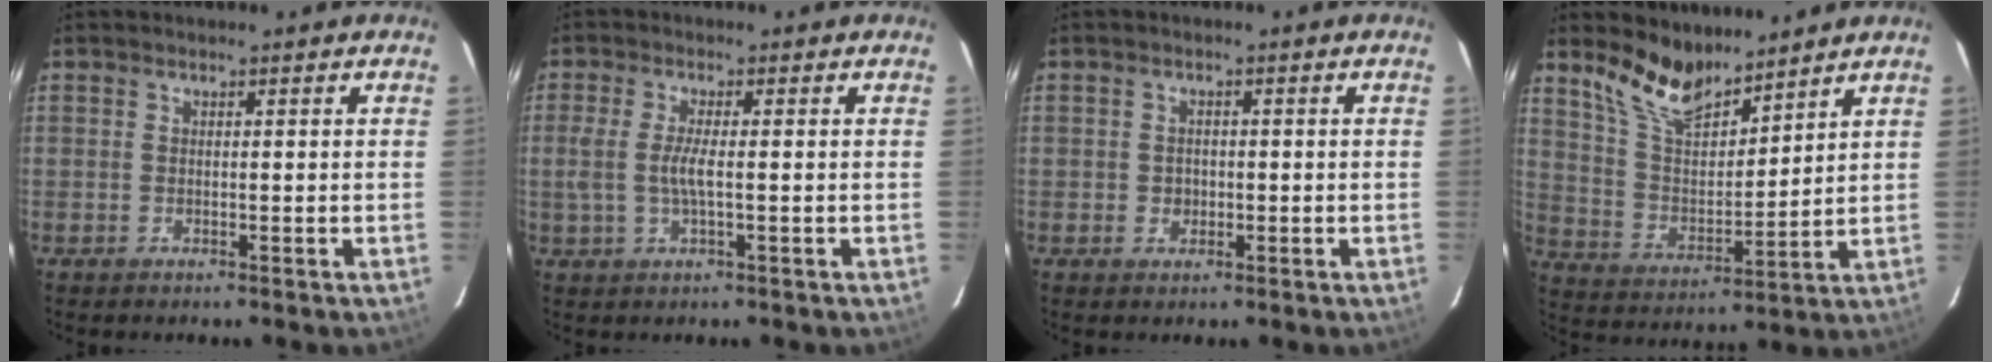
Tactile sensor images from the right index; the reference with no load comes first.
{"total": 4.4, "force": [-0.5, 0.7, 4.3], "torque": [-0.089, -0.003, -0.009]}
{"total": 2.1, "force": [-0.5, 1.9, 0.6], "torque": [-0.010, 0.001, -0.005]}
{"total": 11.2, "force": [9.1, 3.9, 5.1], "torque": [-0.102, 0.003, 0.181]}